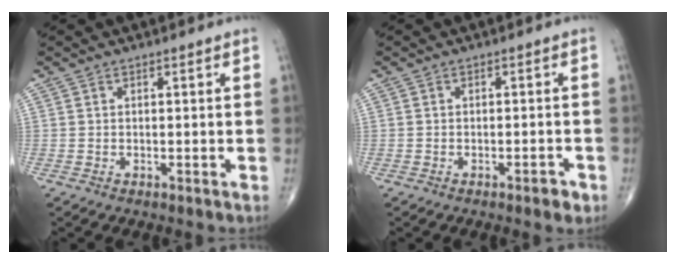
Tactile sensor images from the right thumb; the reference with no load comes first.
{"total": 2.1, "force": [-1.3, 0.7, 1.5], "torque": [-0.019, 0.003, -0.019]}